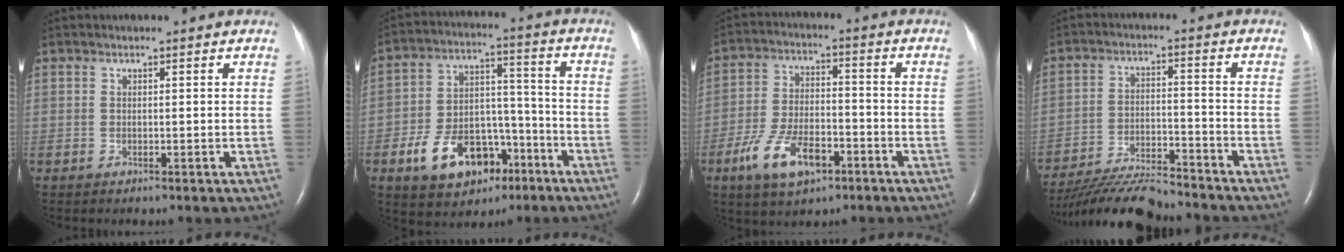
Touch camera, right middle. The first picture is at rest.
{"total": 13.6, "force": [-7.1, 7.9, 8.6], "torque": [-0.149, 0.022, -0.109]}
{"total": 10.6, "force": [-5.5, 4.7, 7.7], "torque": [-0.162, 0.002, -0.096]}
{"total": 13.0, "force": [-12.2, 1.1, 4.3], "torque": [-0.076, -0.007, -0.205]}